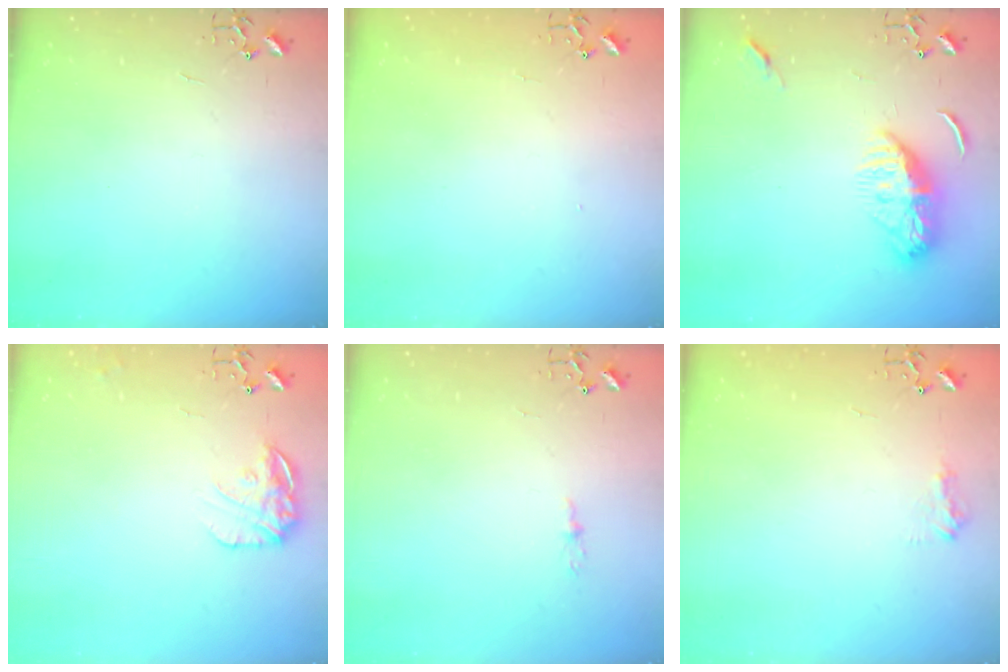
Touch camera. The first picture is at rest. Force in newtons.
{"total": 1.3, "press": 1.2, "slide": 0.1}
{"total": 12.5, "press": 12.5, "slide": 1.1}
{"total": 12.9, "press": 12.8, "slide": 0.6}
{"total": 4.0, "press": 4.0, "slide": 0.4}
{"total": 7.9, "press": 7.9, "slide": 0.6}